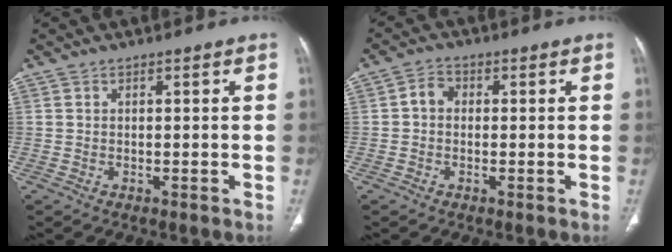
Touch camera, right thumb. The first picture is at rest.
{"total": 2.9, "force": [-0.1, 2.3, 1.7], "torque": [-0.022, 0.012, -0.010]}